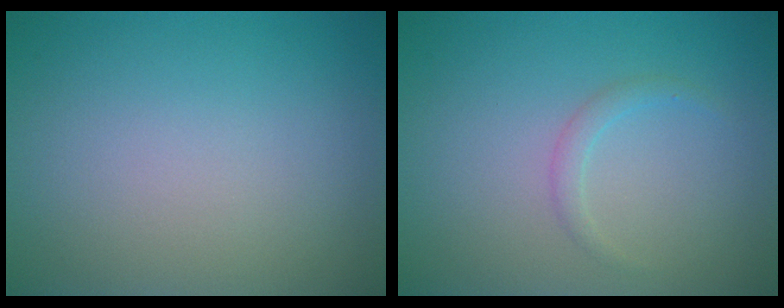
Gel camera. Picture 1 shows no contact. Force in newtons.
{"total": 1.1, "press": 1.1, "slide": 0.1}